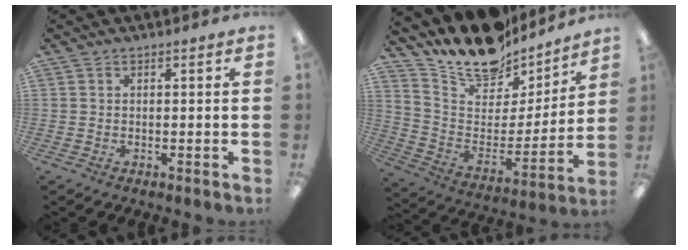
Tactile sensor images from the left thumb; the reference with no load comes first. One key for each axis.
{"total": 15.7, "fx": 13.7, "fy": 6.6, "fz": 4.0, "tx": -0.083, "ty": -0.118, "tz": 0.242}